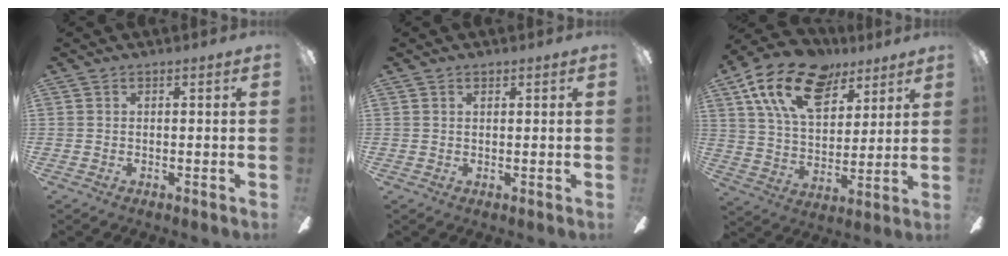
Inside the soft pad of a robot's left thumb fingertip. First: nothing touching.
{"total": 1.1, "force": [0.7, 0.6, 0.6], "torque": [-0.005, -0.001, 0.010]}
{"total": 19.0, "force": [10.7, 10.8, 11.5], "torque": [-0.202, -0.032, 0.194]}